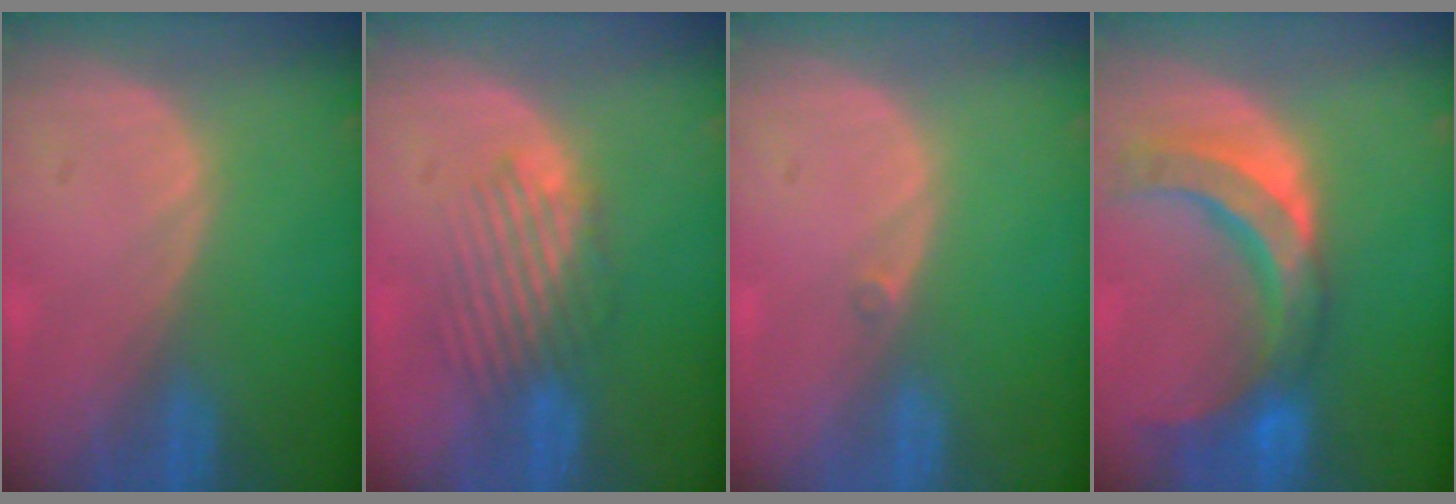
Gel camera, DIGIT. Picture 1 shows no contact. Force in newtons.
{"total": 5.1, "press": 4.7, "slide": 1.8}
{"total": 0.6, "press": 0.5, "slide": 0.3}
{"total": 10.6, "press": 9.3, "slide": 5.1}